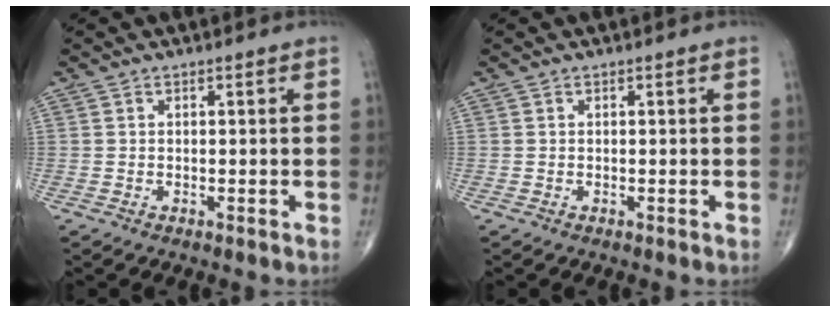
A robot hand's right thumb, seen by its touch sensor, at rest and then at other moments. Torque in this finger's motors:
{"motor_torque": [0.00, 0.00, 0.00, 0.00, 0.00]}